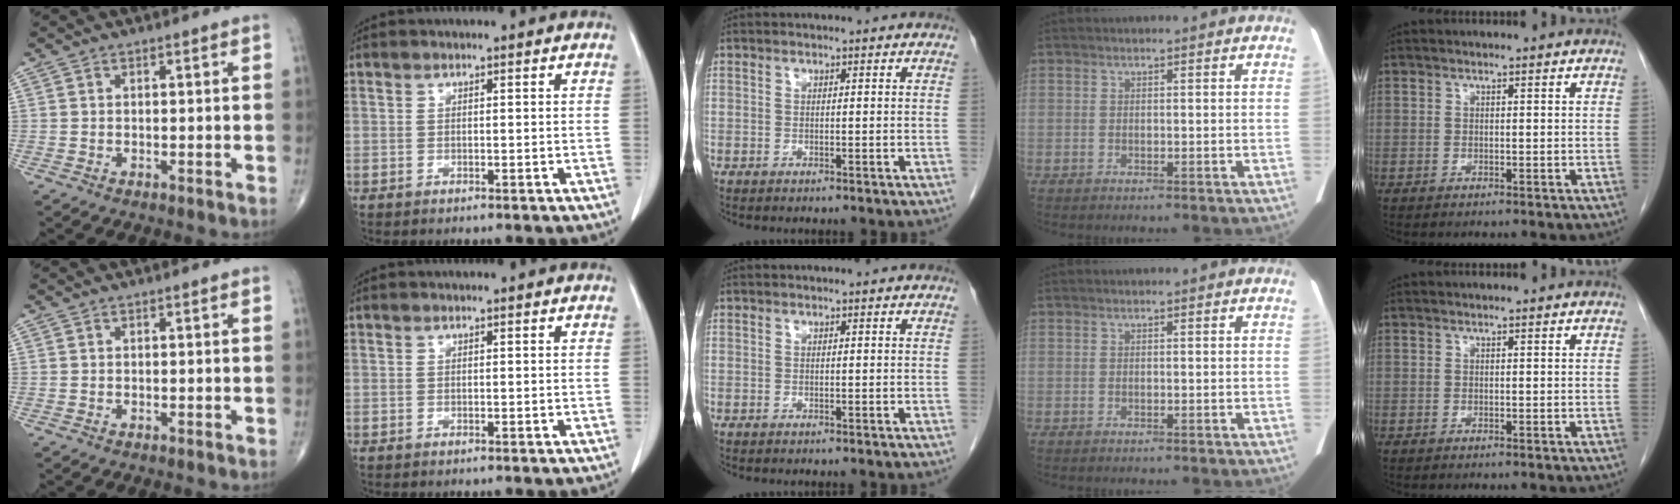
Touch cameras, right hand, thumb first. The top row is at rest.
{}